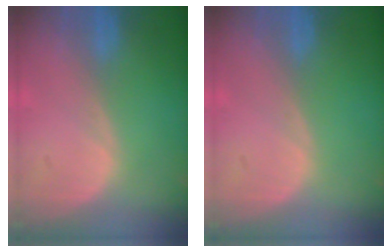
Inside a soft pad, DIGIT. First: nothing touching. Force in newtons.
{"total": 0.0}